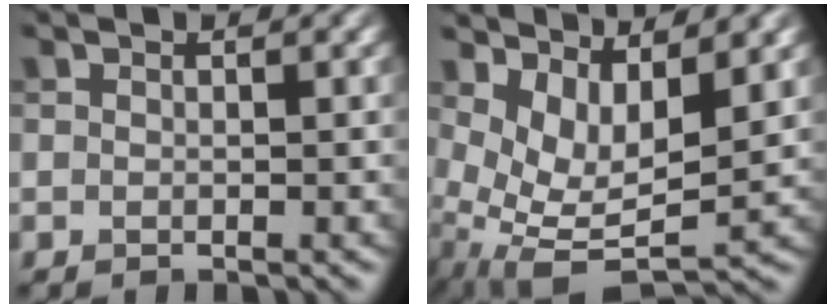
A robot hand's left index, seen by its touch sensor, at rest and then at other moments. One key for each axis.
{"total": 6.5, "fx": 1.8, "fy": 3.1, "fz": 5.4, "tx": -0.105, "ty": -0.012, "tz": 0.037}